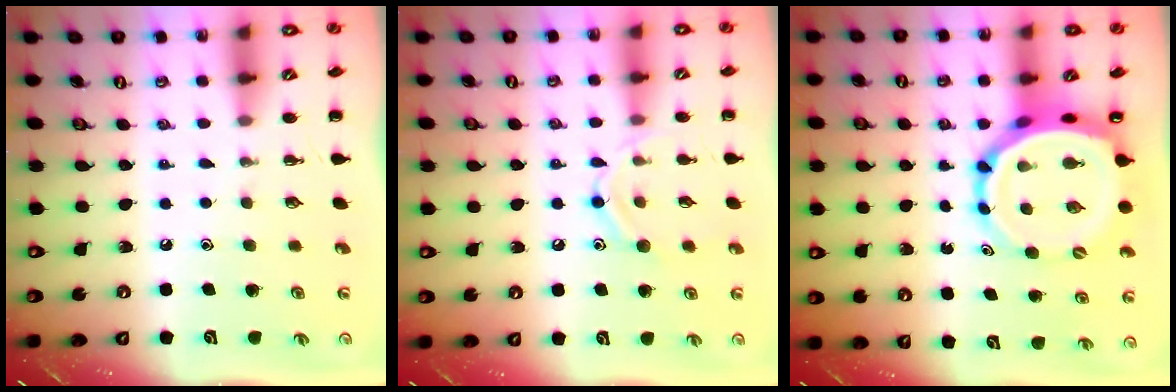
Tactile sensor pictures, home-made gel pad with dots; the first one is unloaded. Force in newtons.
{"total": 10.1, "press": 10.0, "slide": 1.1}
{"total": 9.1, "press": 8.9, "slide": 1.9}